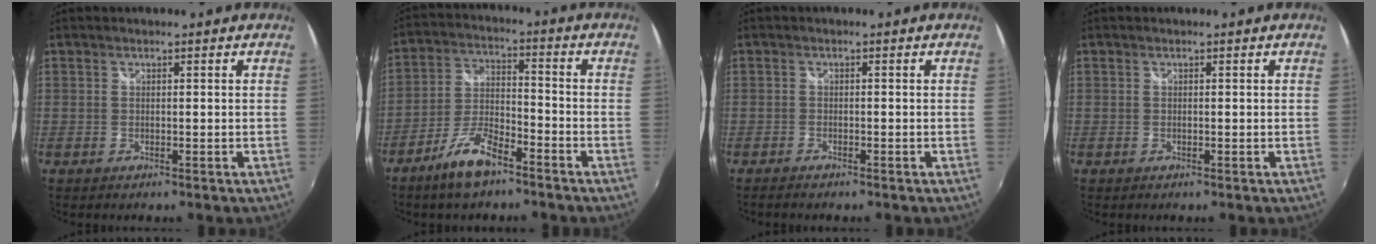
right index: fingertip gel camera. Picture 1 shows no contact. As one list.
[{"total": 9.3, "force": [-6.6, 2.9, 5.8], "torque": [-0.129, 0.002, -0.124]}, {"total": 1.8, "force": [-1.6, 0.4, 0.7], "torque": [-0.020, -0.008, -0.031]}, {"total": 0.0}]